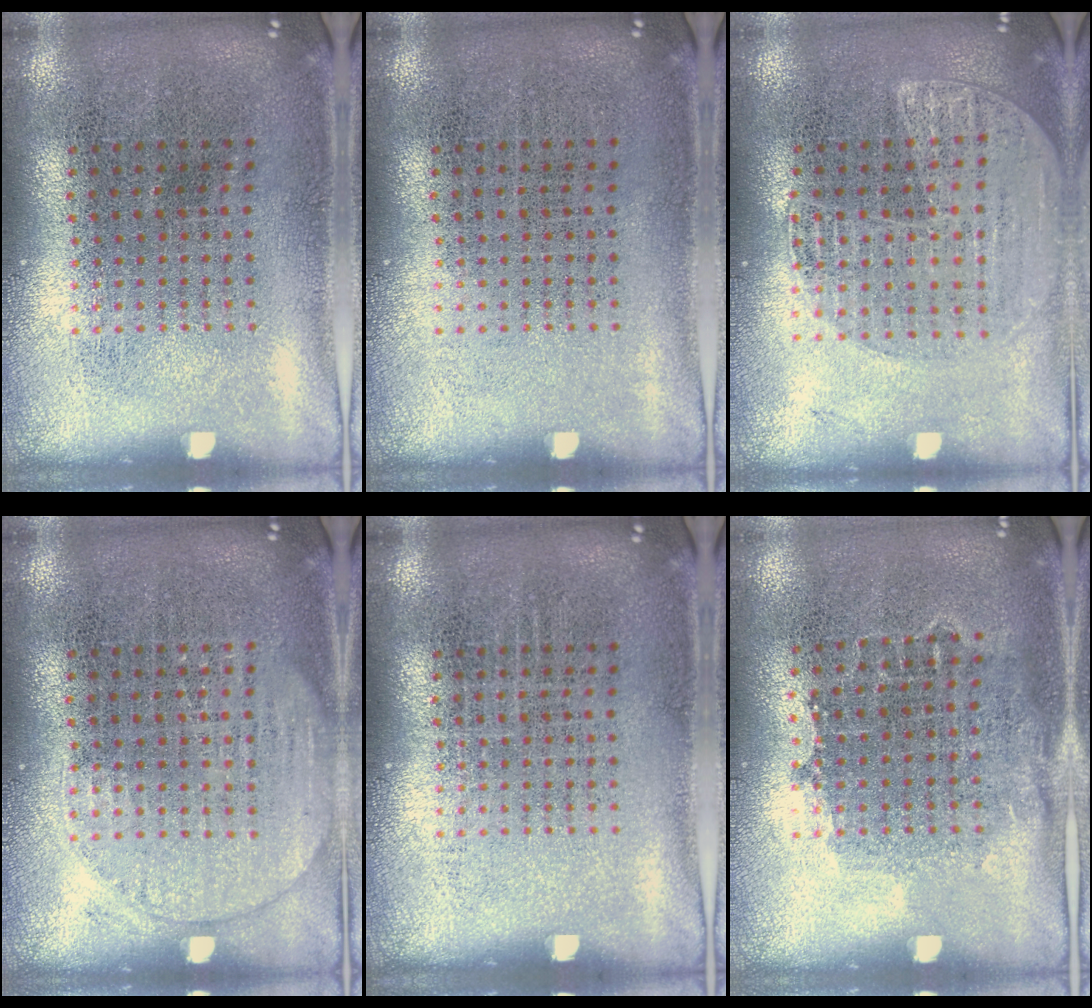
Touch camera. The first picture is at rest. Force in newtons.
{"total": 0.0}
{"total": 1.5, "press": 1.4, "slide": 0.4}
{"total": 1.6, "press": 1.6, "slide": 0.0}
{"total": 0.0}
{"total": 0.8, "press": 0.7, "slide": 0.5}